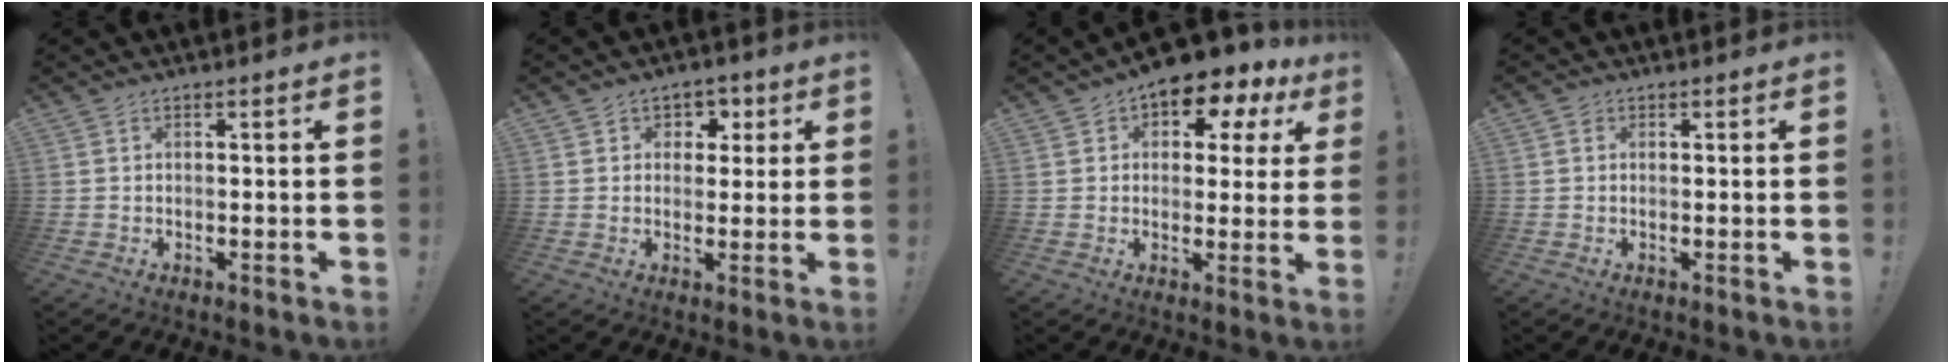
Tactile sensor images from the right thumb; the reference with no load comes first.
{"total": 4.8, "force": [1.5, 4.4, 1.1], "torque": [0.002, -0.008, 0.027]}
{"total": 7.6, "force": [5.5, 4.0, 3.3], "torque": [-0.051, -0.044, 0.099]}
{"total": 1.1, "force": [0.5, 0.9, 0.2], "torque": [-0.001, 0.000, 0.009]}